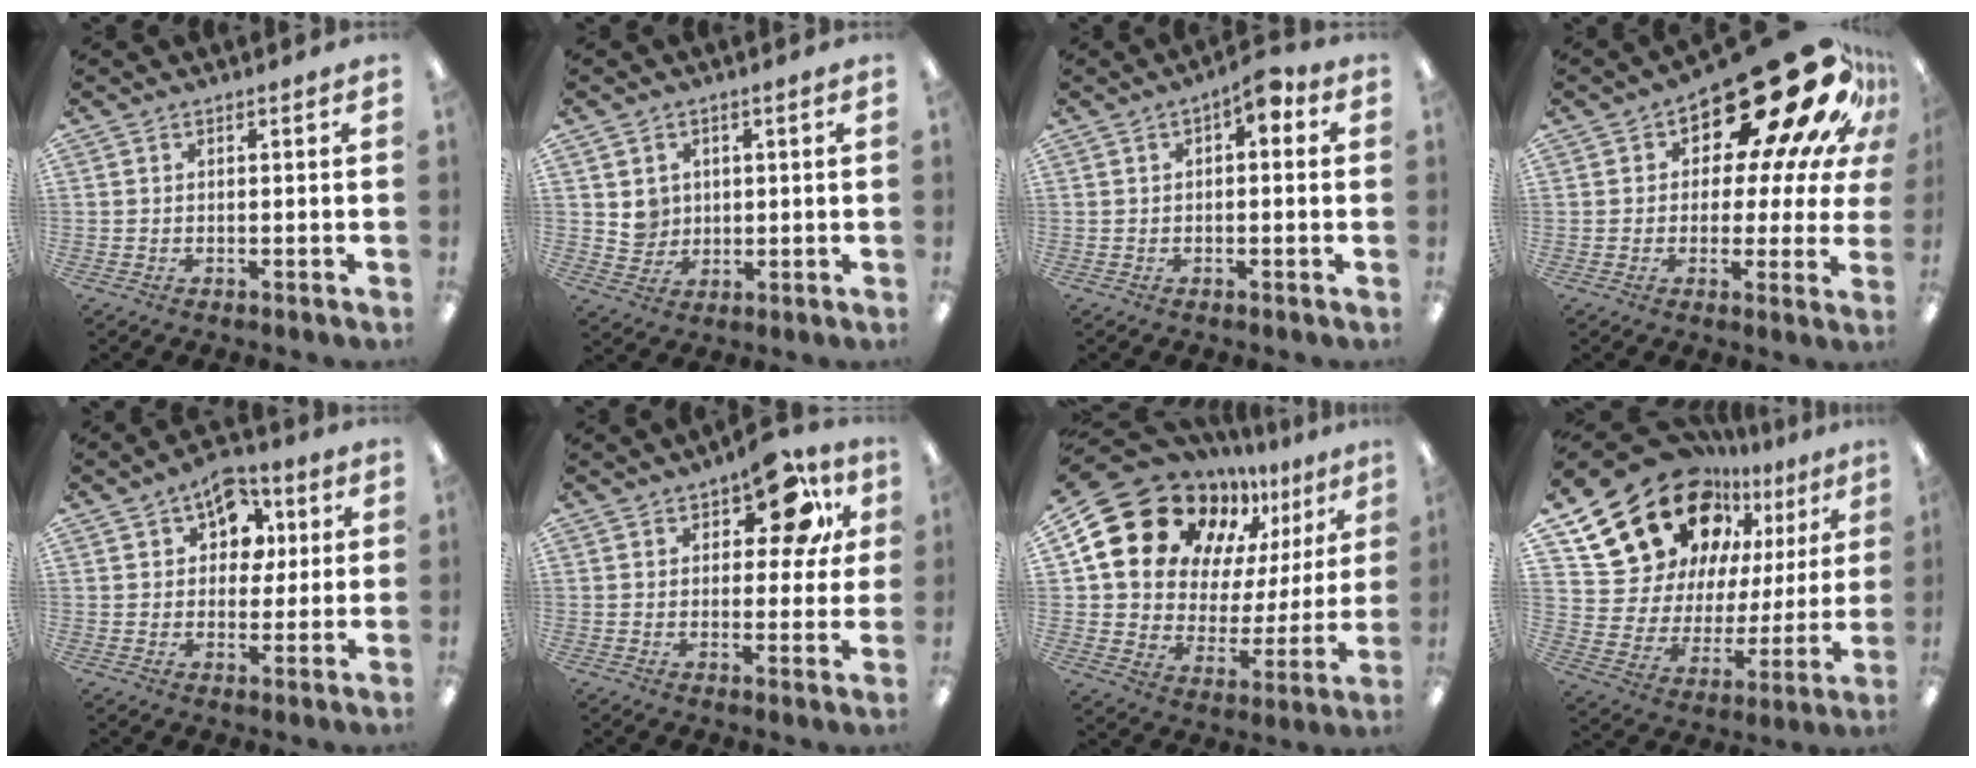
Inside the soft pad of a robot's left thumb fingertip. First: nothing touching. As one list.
[{"total": 4.5, "force": [1.4, 4.3, 0.6], "torque": [-0.002, -0.001, 0.023]}, {"total": 4.6, "force": [1.3, 2.2, 3.8], "torque": [-0.050, -0.001, 0.018]}, {"total": 25.4, "force": [14.3, 10.2, 18.3], "torque": [-0.231, -0.103, 0.239]}, {"total": 9.7, "force": [5.3, 6.4, 5.0], "torque": [-0.072, -0.016, 0.091]}, {"total": 12.6, "force": [6.6, 6.3, 8.6], "torque": [-0.107, -0.025, 0.110]}, {"total": 21.6, "force": [13.5, 14.0, 9.4], "torque": [-0.169, -0.094, 0.258]}, {"total": 21.2, "force": [15.5, 12.5, 7.3], "torque": [-0.141, -0.112, 0.298]}]